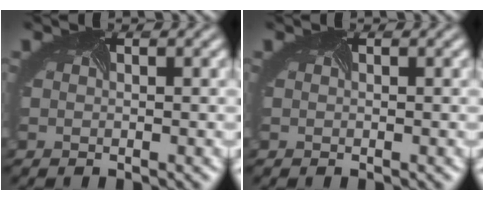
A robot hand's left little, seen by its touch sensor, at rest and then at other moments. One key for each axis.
{"total": 0.0}